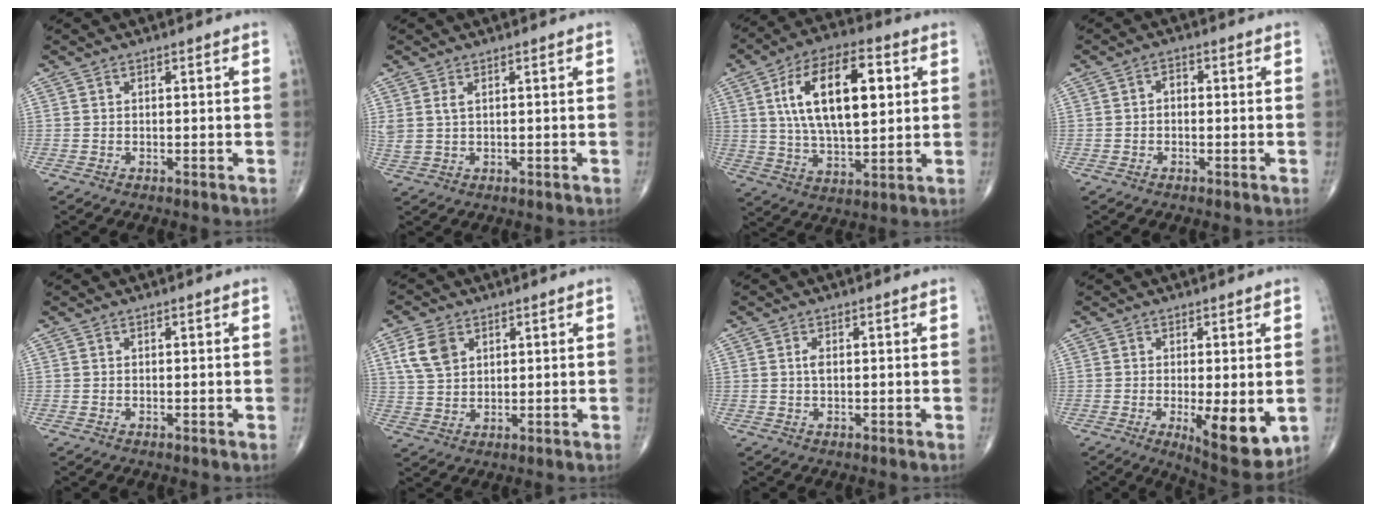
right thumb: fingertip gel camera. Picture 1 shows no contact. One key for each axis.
{"total": 2.6, "fx": 1.1, "fy": 1.2, "fz": 2.1, "tx": -0.057, "ty": 0.007, "tz": 0.031}
{"total": 19.0, "fx": 4.6, "fy": 8.9, "fz": 16.1, "tx": -0.259, "ty": 0.001, "tz": 0.077}
{"total": 1.8, "fx": -0.2, "fy": 1.3, "fz": 1.3, "tx": -0.009, "ty": 0.010, "tz": -0.011}
{"total": 0.0}
{"total": 6.6, "fx": 2.8, "fy": 4.5, "fz": 4.0, "tx": -0.067, "ty": -0.005, "tz": 0.059}
{"total": 1.3, "fx": 0.1, "fy": 0.6, "fz": 1.1, "tx": -0.020, "ty": 0.000, "tz": 0.001}
{"total": 10.8, "fx": -2.4, "fy": 3.6, "fz": 9.9, "tx": -0.132, "ty": -0.025, "tz": -0.027}